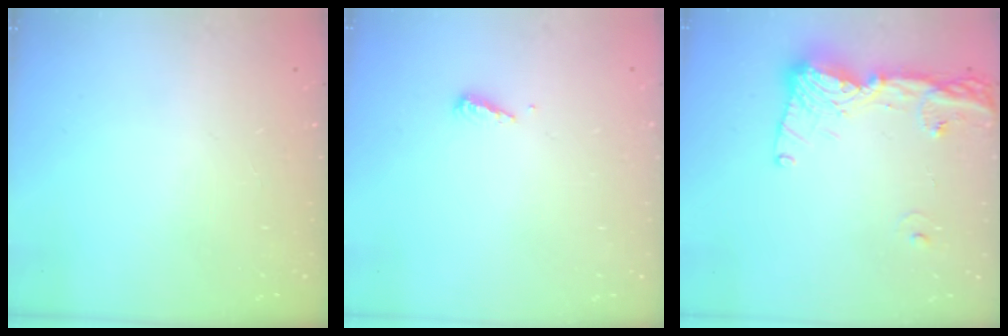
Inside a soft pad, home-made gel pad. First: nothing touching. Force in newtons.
{"total": 3.6, "press": 3.6, "slide": 0.4}
{"total": 15.2, "press": 15.1, "slide": 1.5}